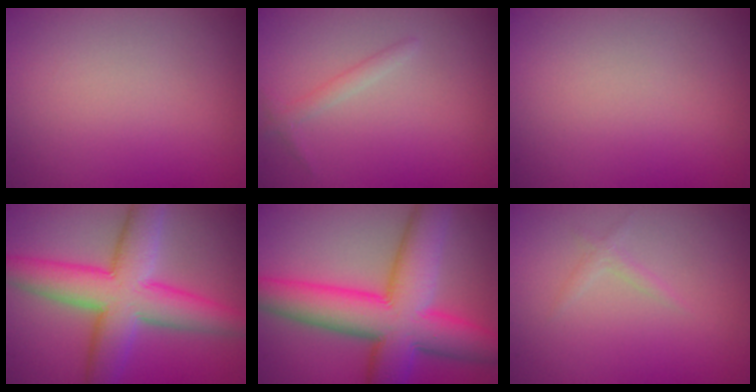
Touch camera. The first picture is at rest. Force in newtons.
{"total": 1.1, "press": 1.1, "slide": 0.1}
{"total": 0.0}
{"total": 9.1, "press": 9.1, "slide": 0.7}
{"total": 11.7, "press": 11.7, "slide": 0.1}
{"total": 0.8, "press": 0.8, "slide": 0.0}